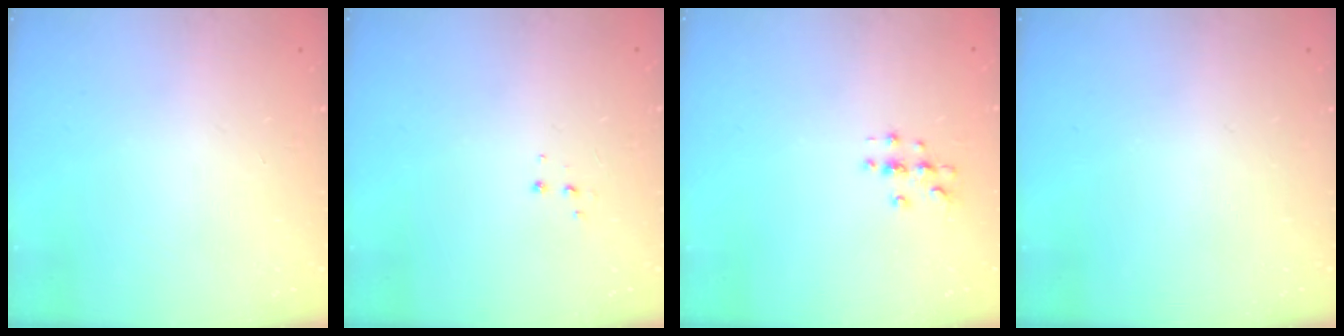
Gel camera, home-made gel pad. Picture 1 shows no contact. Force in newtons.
{"total": 3.3, "press": 3.2, "slide": 0.4}
{"total": 2.7, "press": 2.7, "slide": 0.3}
{"total": 0.0}